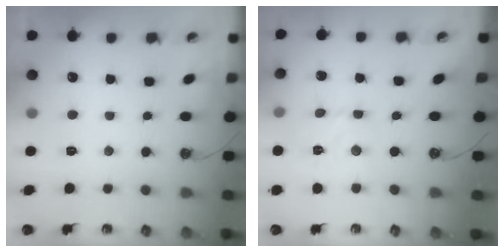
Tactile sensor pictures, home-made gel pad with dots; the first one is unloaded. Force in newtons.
{"total": 3.7, "press": 3.7, "slide": 0.4}